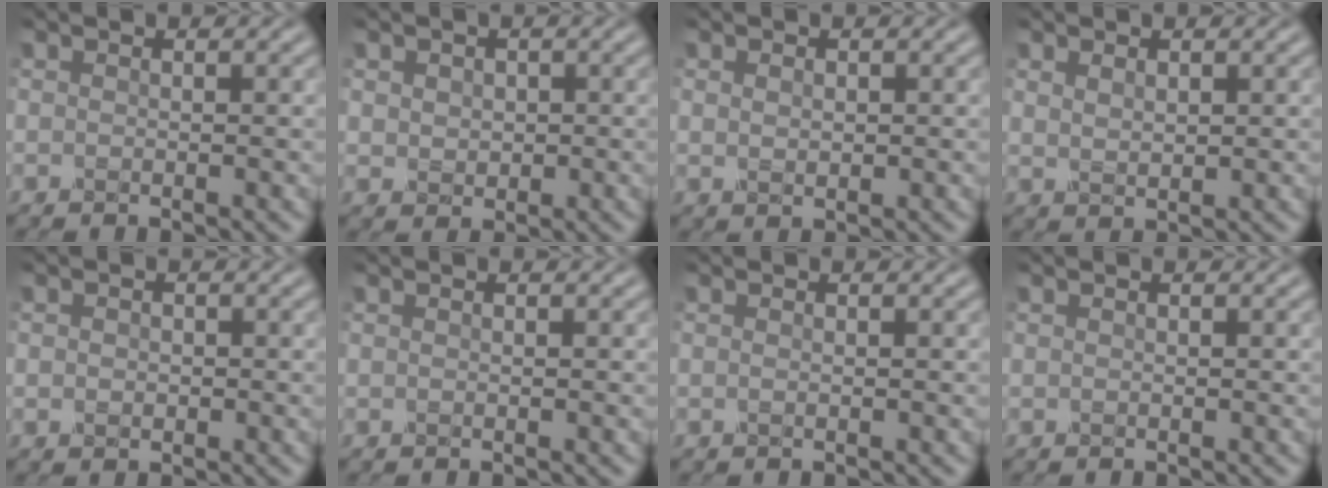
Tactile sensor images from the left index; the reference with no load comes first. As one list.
[{"total": 2.0, "force": [0.5, 1.7, 0.9], "torque": [-0.019, 0.002, 0.007]}, {"total": 1.2, "force": [0.3, 0.8, 0.9], "torque": [-0.018, -0.001, 0.009]}, {"total": 1.5, "force": [0.7, 0.8, 1.1], "torque": [-0.023, -0.004, 0.020]}, {"total": 1.0, "force": [0.0, 0.9, 0.5], "torque": [-0.008, -0.002, -0.001]}, {"total": 0.0}, {"total": 0.0}, {"total": 0.0}]